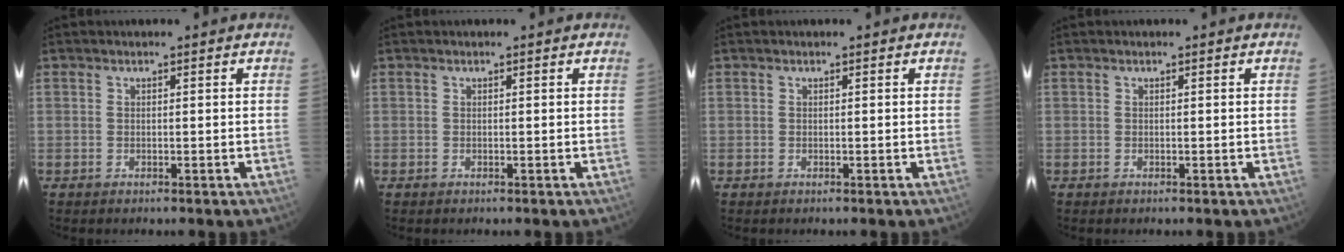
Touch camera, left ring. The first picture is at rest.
{"total": 0.0}
{"total": 0.0}
{"total": 0.0}